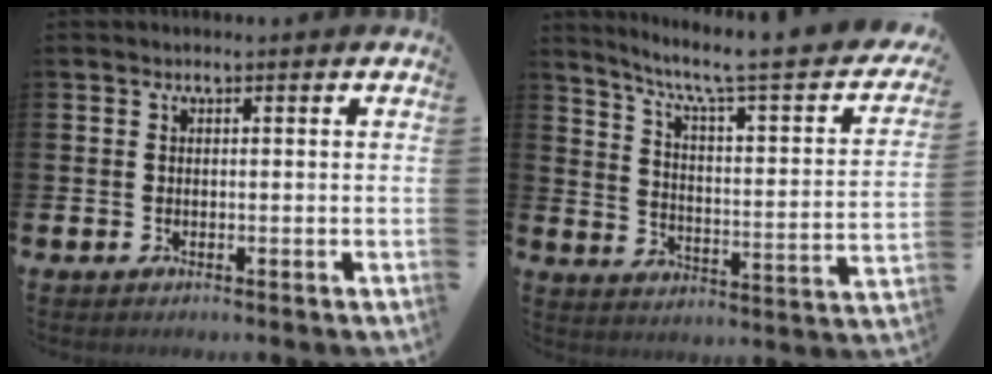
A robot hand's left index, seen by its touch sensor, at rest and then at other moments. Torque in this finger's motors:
{"motor_torque": [0.73, -1.41, 0.34, 0.17]}